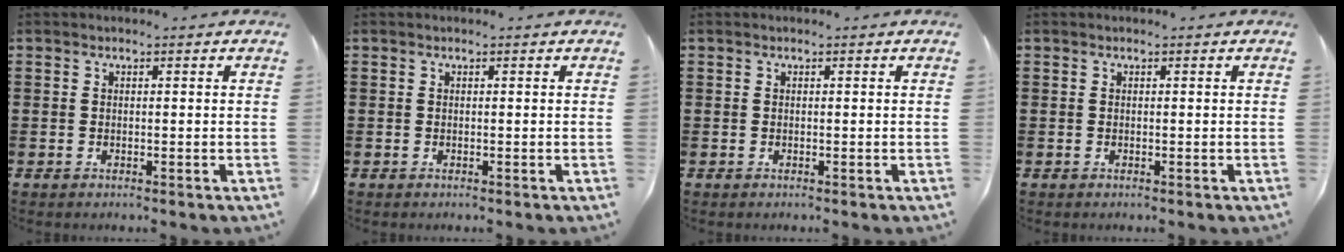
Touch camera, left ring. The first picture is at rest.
{"total": 0.0}
{"total": 0.0}
{"total": 0.0}